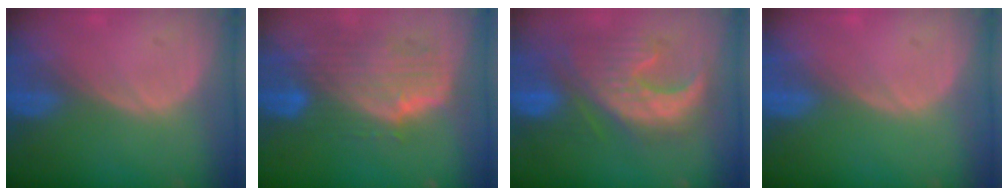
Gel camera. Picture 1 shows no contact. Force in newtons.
{"total": 10.1, "press": 8.9, "slide": 4.6}
{"total": 10.8, "press": 10.5, "slide": 2.8}
{"total": 0.0}